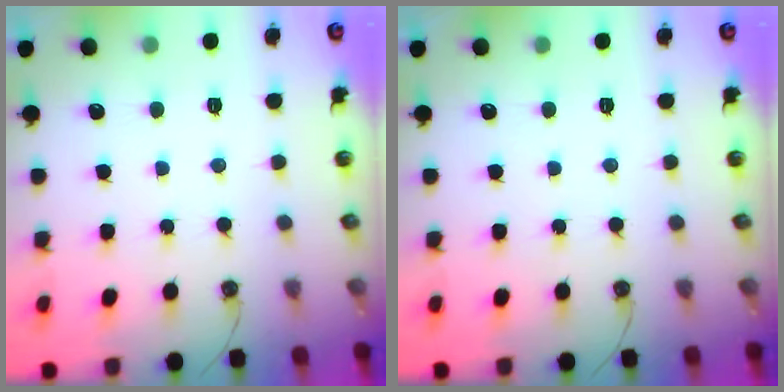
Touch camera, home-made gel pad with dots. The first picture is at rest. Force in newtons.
{"total": 0.0}